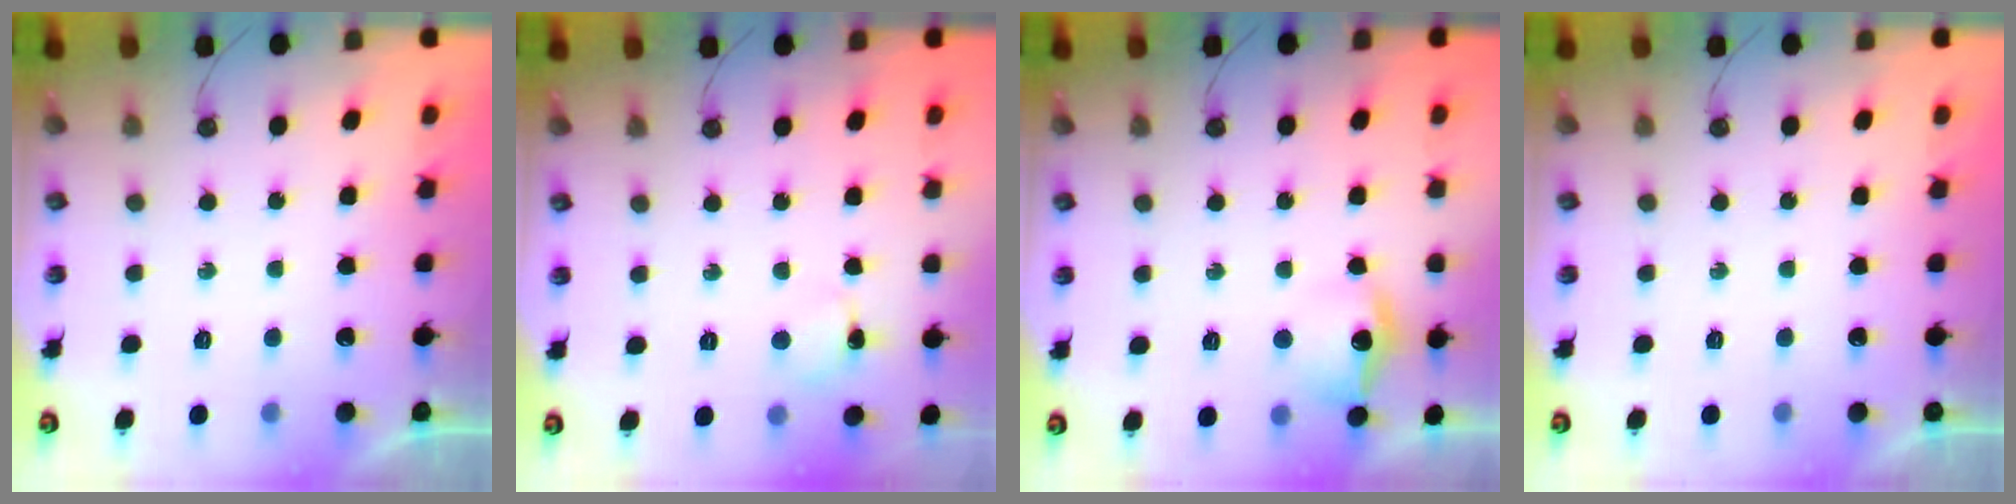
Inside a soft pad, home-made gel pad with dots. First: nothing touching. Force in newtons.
{"total": 4.6, "press": 4.5, "slide": 0.8}
{"total": 12.0, "press": 11.9, "slide": 0.9}
{"total": 0.0}